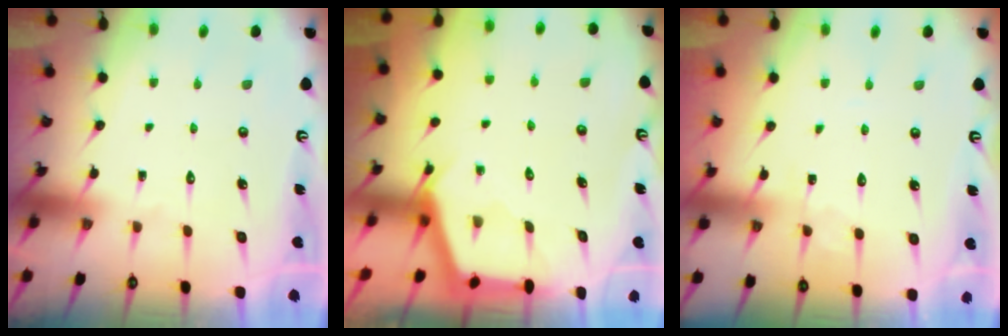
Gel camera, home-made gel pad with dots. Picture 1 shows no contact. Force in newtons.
{"total": 2.5, "press": 2.5, "slide": 0.3}
{"total": 2.2, "press": 2.2, "slide": 0.3}